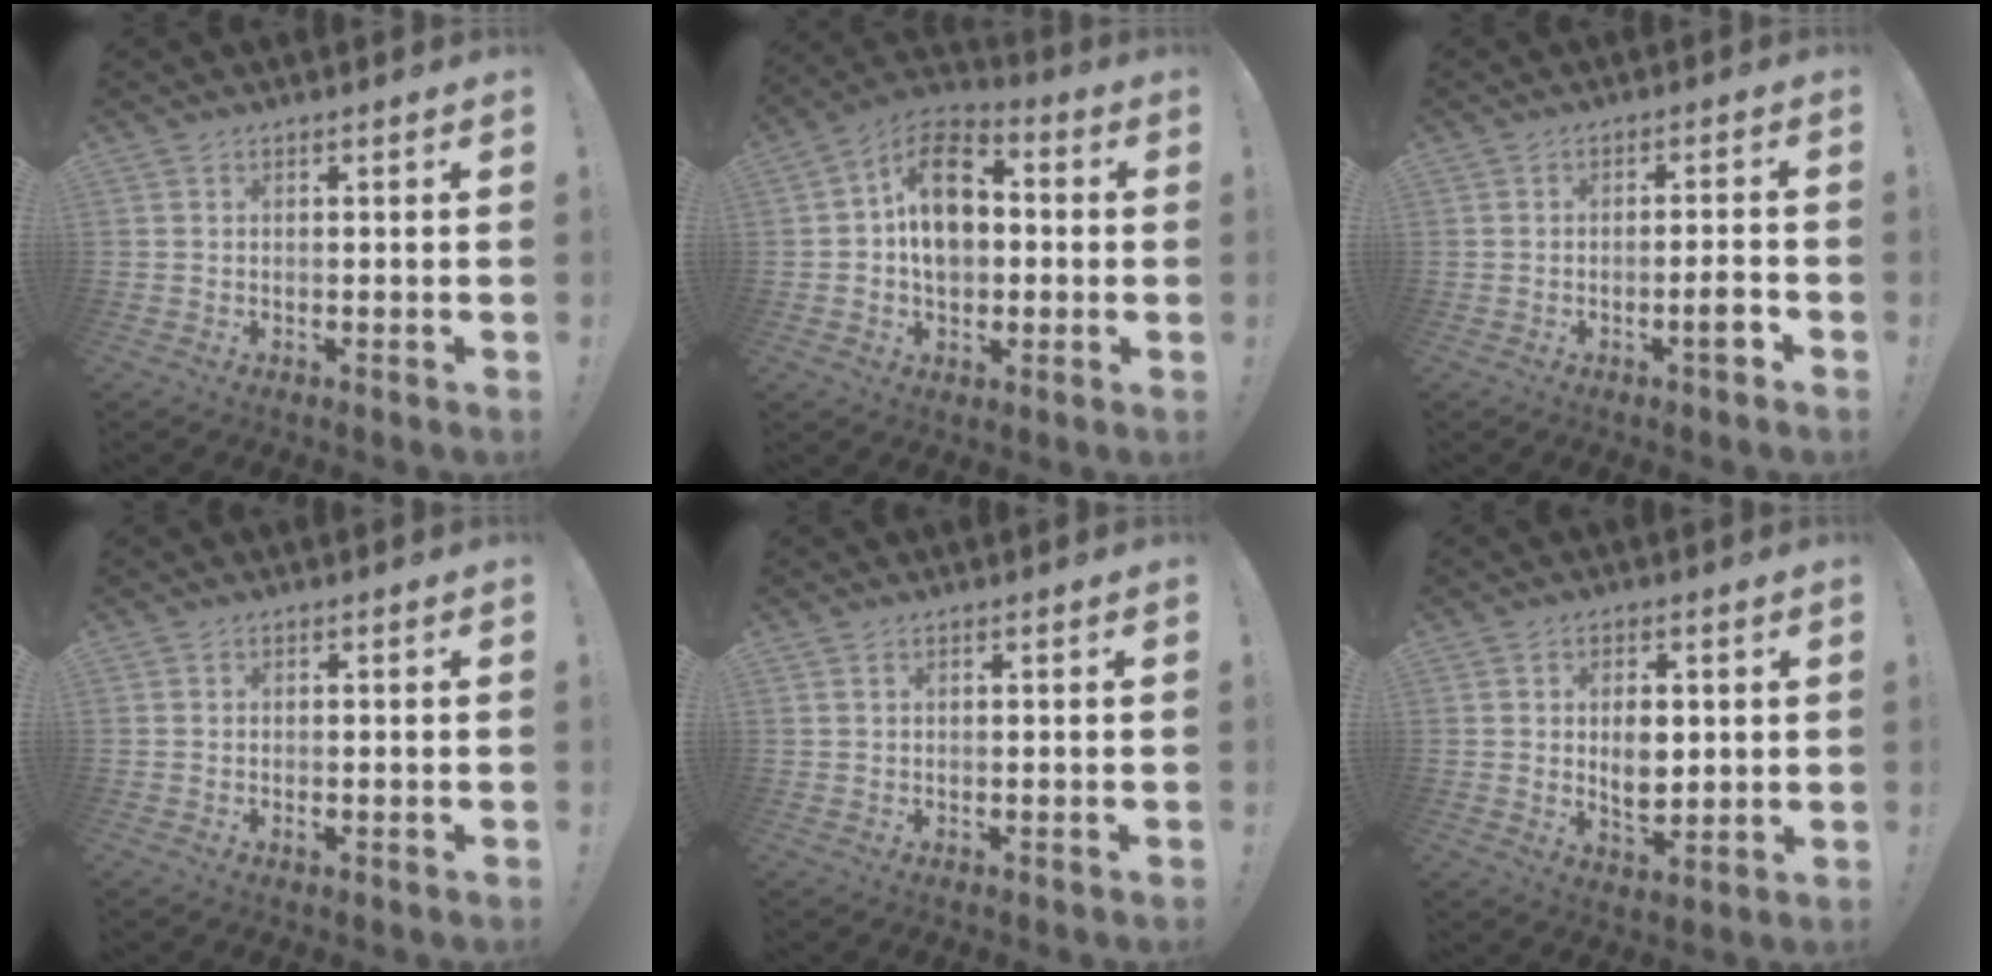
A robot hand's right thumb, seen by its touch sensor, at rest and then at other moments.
{"total": 14.8, "force": [1.3, 10.8, 10.0], "torque": [-0.152, 0.011, 0.026]}
{"total": 4.6, "force": [-2.3, 0.5, 3.9], "torque": [-0.052, 0.002, -0.039]}
{"total": 0.6, "force": [-0.3, 0.2, 0.5], "torque": [-0.009, -0.001, -0.004]}
{"total": 1.0, "force": [0.5, 0.5, 0.6], "torque": [-0.020, 0.004, 0.012]}
{"total": 6.8, "force": [0.9, 5.0, 4.6], "torque": [-0.057, -0.007, 0.012]}